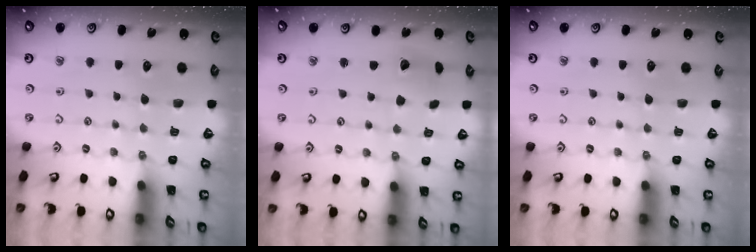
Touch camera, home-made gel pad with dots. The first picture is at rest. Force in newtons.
{"total": 3.1, "press": 3.1, "slide": 0.4}
{"total": 0.0}